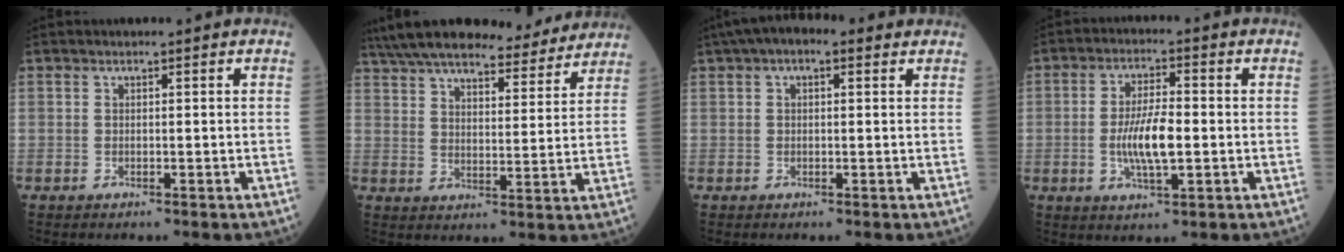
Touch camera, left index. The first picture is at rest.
{"total": 23.4, "force": [20.7, 5.0, 9.8], "torque": [-0.169, 0.024, 0.287]}
{"total": 5.9, "force": [3.3, 2.4, 4.2], "torque": [-0.077, 0.038, 0.047]}
{"total": 7.6, "force": [-1.1, 1.8, 7.3], "torque": [-0.149, -0.002, -0.021]}